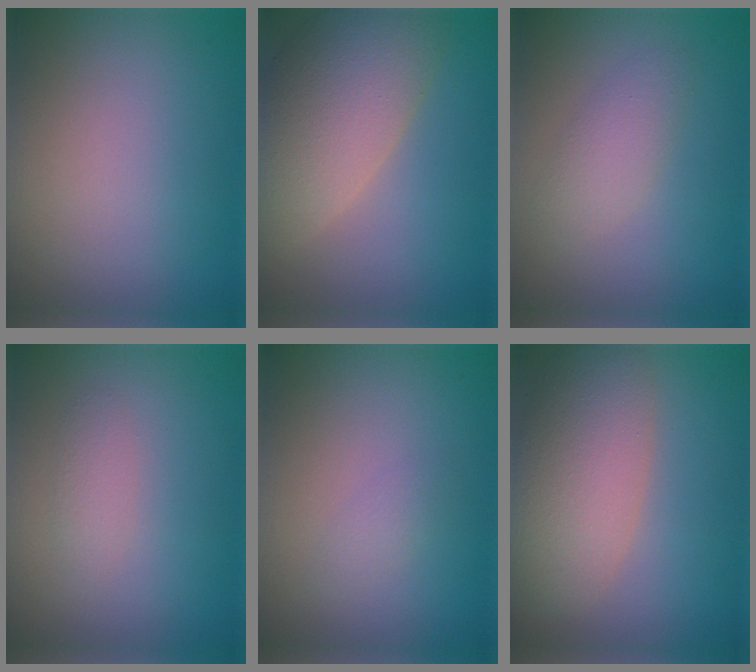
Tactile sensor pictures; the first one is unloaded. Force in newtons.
{"total": 8.8, "press": 8.7, "slide": 1.0}
{"total": 2.3, "press": 2.3, "slide": 0.1}
{"total": 1.3, "press": 1.3, "slide": 0.0}
{"total": 1.0, "press": 1.0, "slide": 0.0}
{"total": 7.0, "press": 7.0, "slide": 0.6}